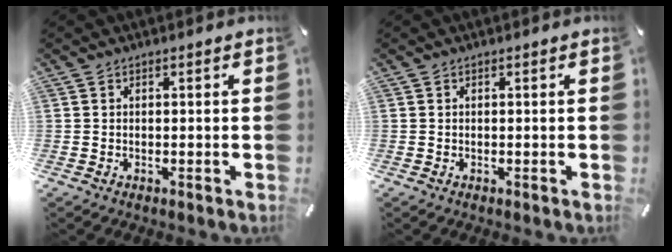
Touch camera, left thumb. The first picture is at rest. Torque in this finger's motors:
{"motor_torque": [0.03, 0.03, -0.07, -0.07, 0.00]}